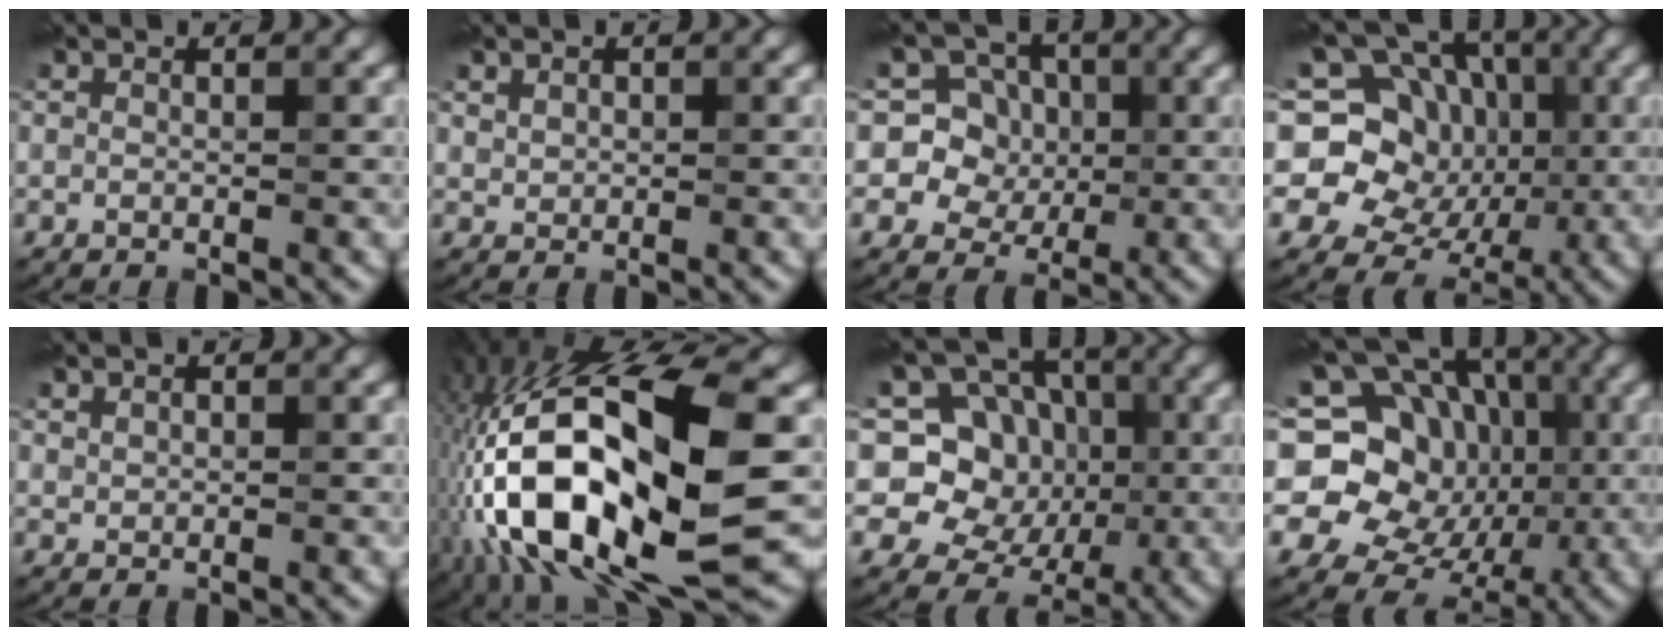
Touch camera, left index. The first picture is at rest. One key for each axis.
{"total": 1.3, "fx": 0.6, "fy": 0.8, "fz": 0.8, "tx": -0.013, "ty": 0.012, "tz": 0.009}
{"total": 8.5, "fx": 2.4, "fy": 7.8, "fz": 2.3, "tx": -0.065, "ty": 0.038, "tz": 0.037}
{"total": 18.6, "fx": 1.4, "fy": 16.6, "fz": 8.3, "tx": -0.187, "ty": 0.043, "tz": -0.005}
{"total": 0.9, "fx": 0.5, "fy": 0.5, "fz": 0.5, "tx": -0.008, "ty": 0.007, "tz": 0.009}
{"total": 16.3, "fx": -3.5, "fy": 6.7, "fz": 14.5, "tx": -0.258, "ty": 0.008, "tz": -0.058}
{"total": 14.4, "fx": 1.9, "fy": 12.6, "fz": 6.7, "tx": -0.155, "ty": 0.057, "tz": 0.009}
{"total": 19.6, "fx": 0.3, "fy": 17.6, "fz": 8.7, "tx": -0.185, "ty": 0.047, "tz": -0.016}